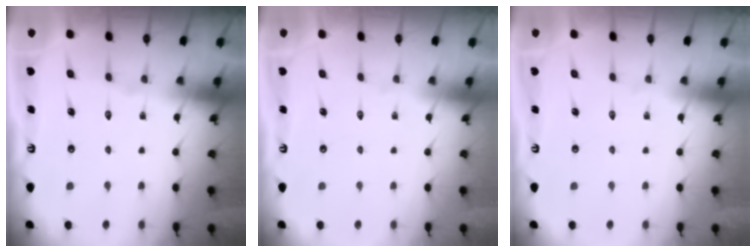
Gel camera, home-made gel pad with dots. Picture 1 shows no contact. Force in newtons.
{"total": 0.0}
{"total": 0.0}